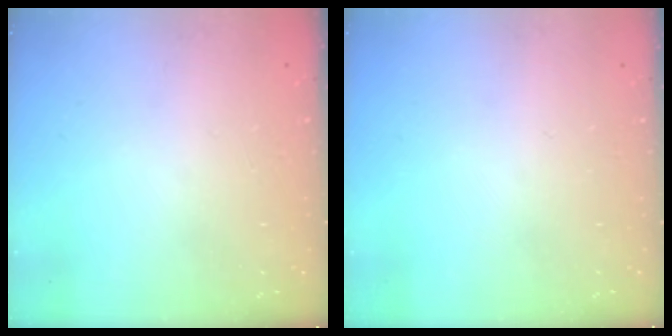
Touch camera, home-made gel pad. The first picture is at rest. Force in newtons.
{"total": 0.0}